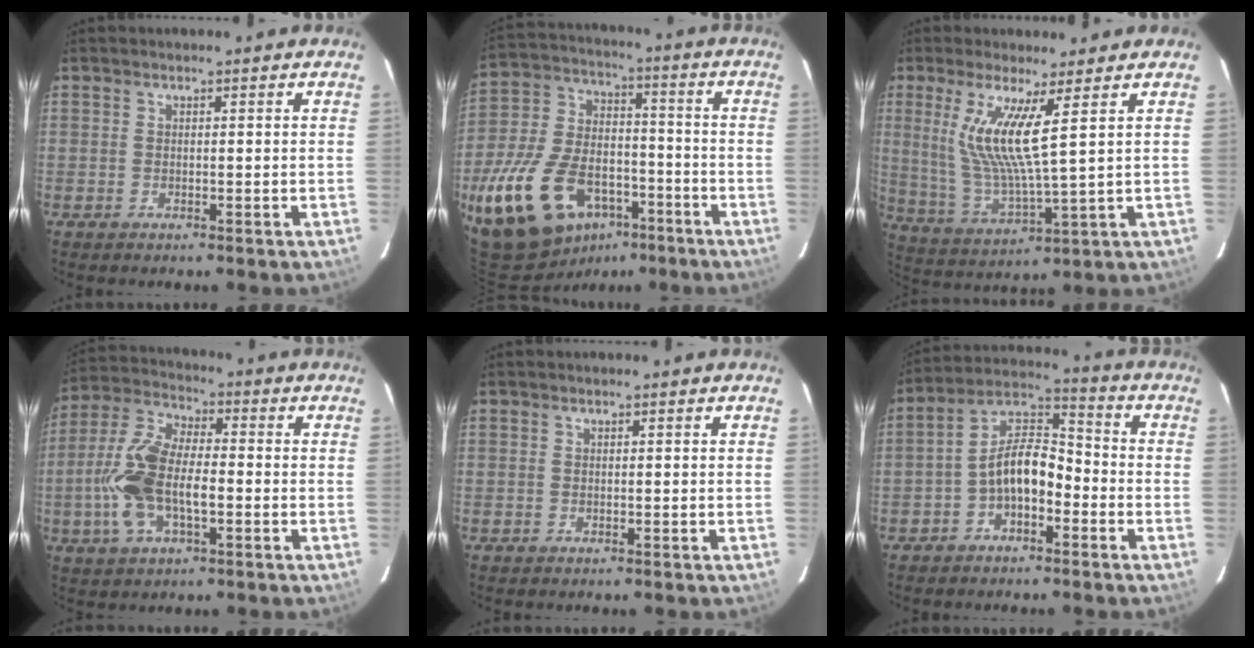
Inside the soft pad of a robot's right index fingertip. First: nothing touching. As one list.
[{"total": 22.7, "force": [-11.0, 14.0, 14.1], "torque": [-0.311, 0.007, -0.168]}, {"total": 10.7, "force": [4.2, 0.3, 9.8], "torque": [-0.197, -0.020, 0.090]}, {"total": 14.3, "force": [-3.0, 6.3, 12.5], "torque": [-0.269, 0.006, -0.063]}, {"total": 0.0}, {"total": 8.5, "force": [-3.7, 4.4, 6.2], "torque": [-0.125, 0.030, -0.066]}]